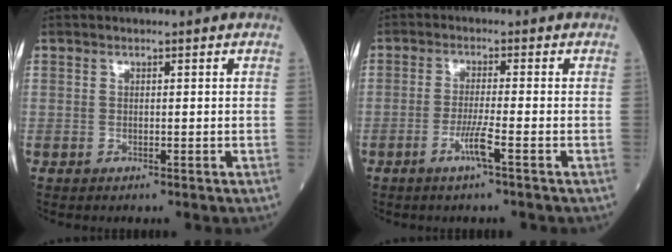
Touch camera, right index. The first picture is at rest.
{"total": 3.6, "force": [-1.7, -0.6, 3.1], "torque": [-0.062, -0.007, -0.038]}